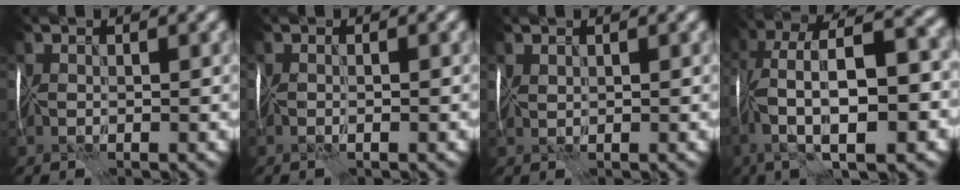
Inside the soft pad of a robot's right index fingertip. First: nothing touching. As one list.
[{"total": 0.8, "force": [-0.5, -0.7, -0.1], "torque": [0.001, -0.001, -0.003]}, {"total": 0.9, "force": [0.9, 0.1, 0.1], "torque": [-0.006, 0.007, 0.020]}, {"total": 12.0, "force": [-1.4, 4.1, 11.2], "torque": [-0.204, 0.025, -0.021]}]